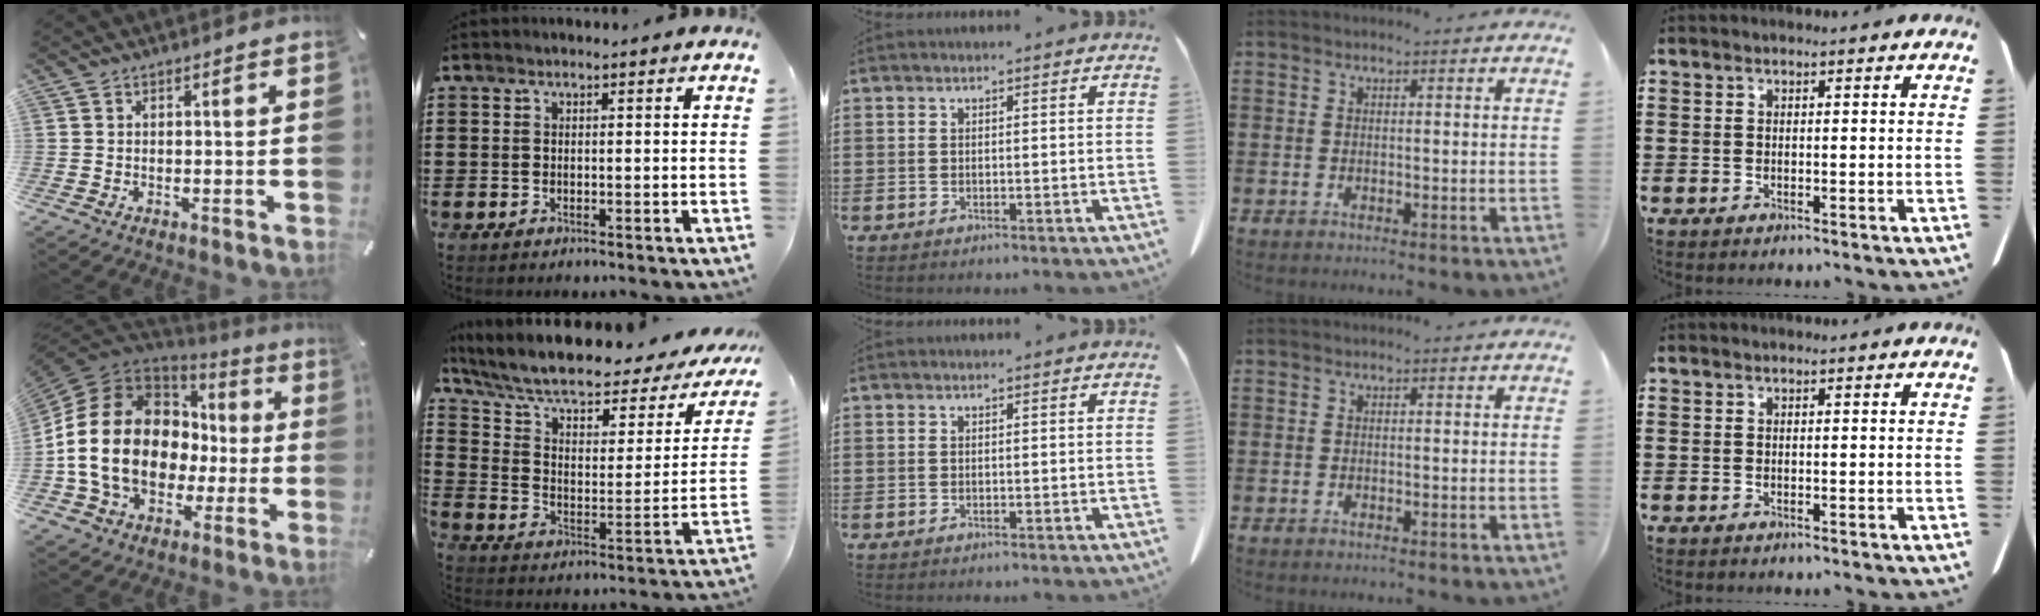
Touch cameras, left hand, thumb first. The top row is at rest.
{"thumb": {"total": 18.8, "force": [-2.2, 14.8, 11.4], "torque": [-0.257, 0.013, -0.036]}, "index": {"total": 8.4, "force": [6.5, 2.4, 4.7], "torque": [-0.112, -0.045, 0.108]}}